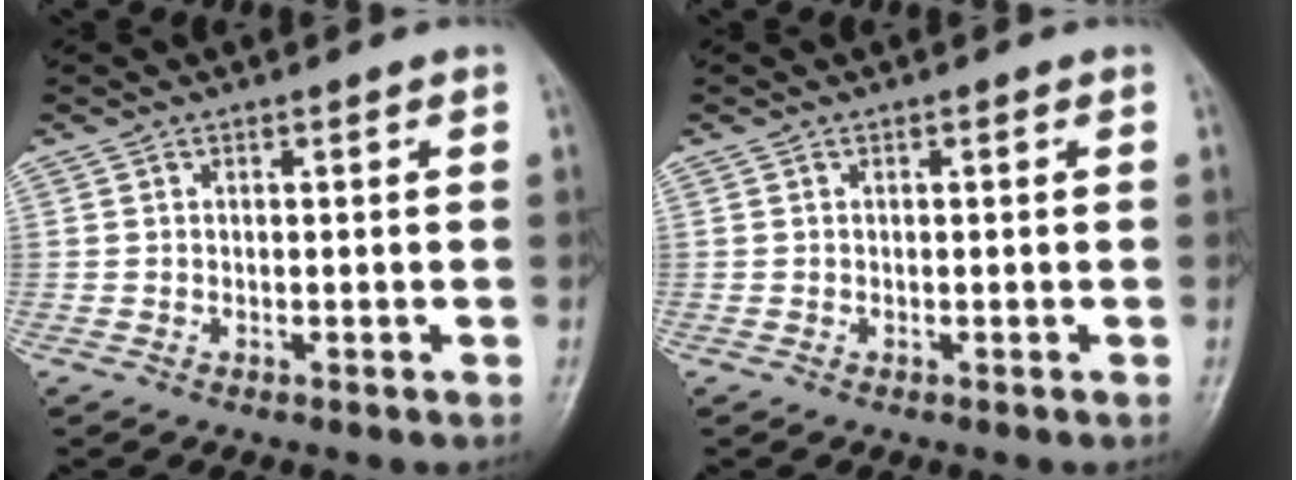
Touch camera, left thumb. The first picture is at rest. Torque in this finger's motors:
{"motor_torque": [-0.01, 0.01, -0.01, 0.00, 0.00]}